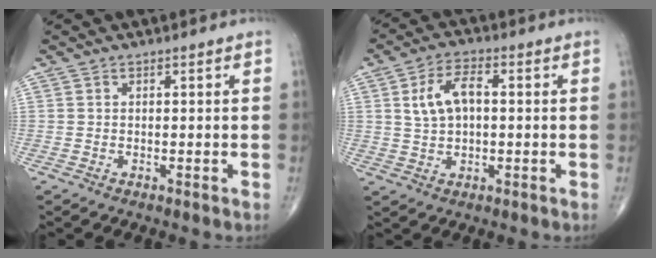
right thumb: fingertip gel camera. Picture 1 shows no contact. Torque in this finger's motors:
{"motor_torque": [-0.48, 0.62, 0.09, 0.04, 0.19]}